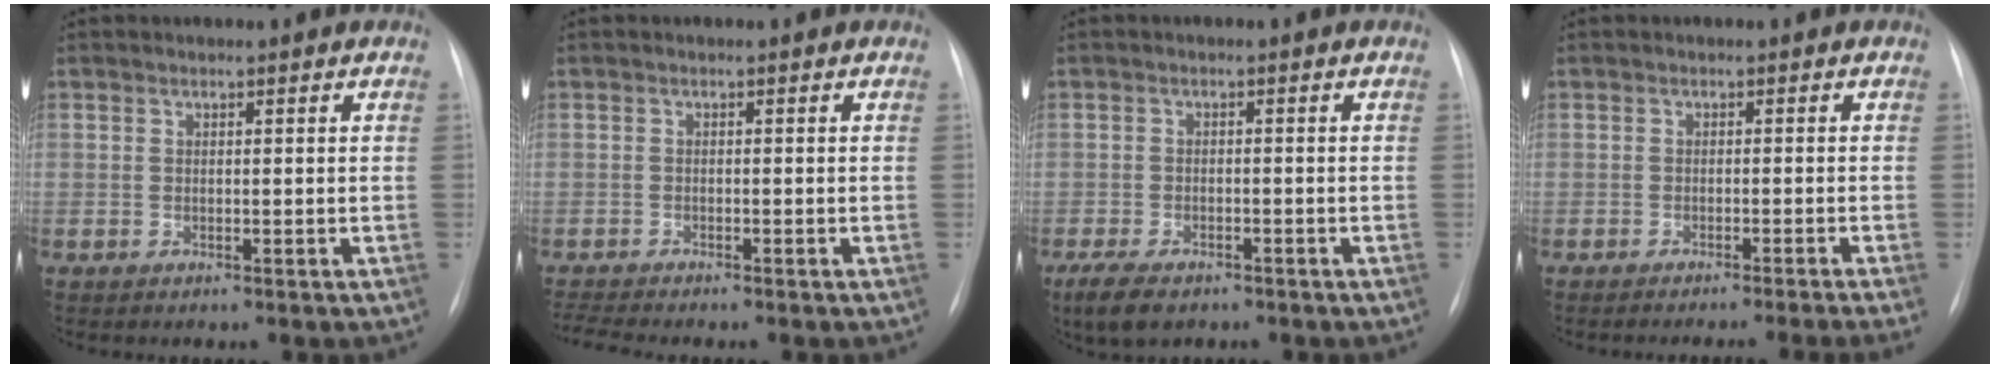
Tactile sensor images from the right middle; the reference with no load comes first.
{"total": 3.7, "force": [-3.4, -0.4, 1.4], "torque": [-0.032, -0.012, -0.054]}
{"total": 5.6, "force": [-4.0, 2.3, 3.1], "torque": [-0.066, -0.014, -0.062]}
{"total": 8.0, "force": [-6.9, -2.3, 3.3], "torque": [-0.012, -0.019, -0.085]}